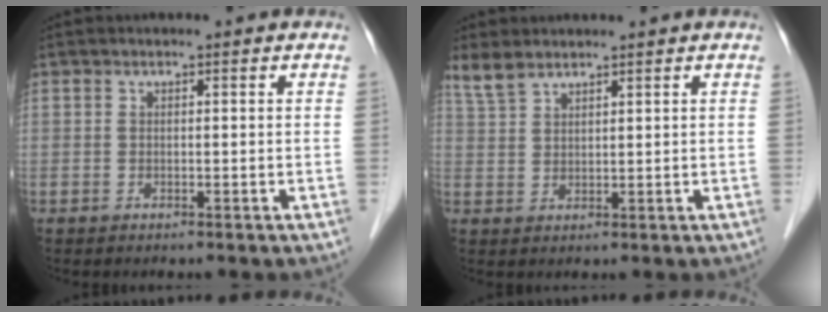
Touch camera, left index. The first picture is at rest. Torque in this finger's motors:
{"motor_torque": [0.06, 0.03, 0.05, 0.05]}